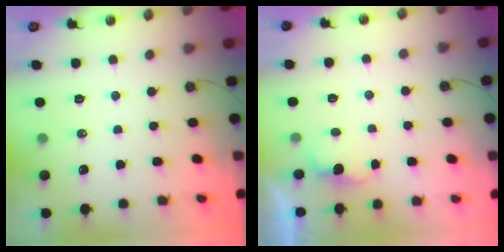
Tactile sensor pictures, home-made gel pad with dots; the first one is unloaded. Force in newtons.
{"total": 1.5, "press": 1.3, "slide": 0.8}